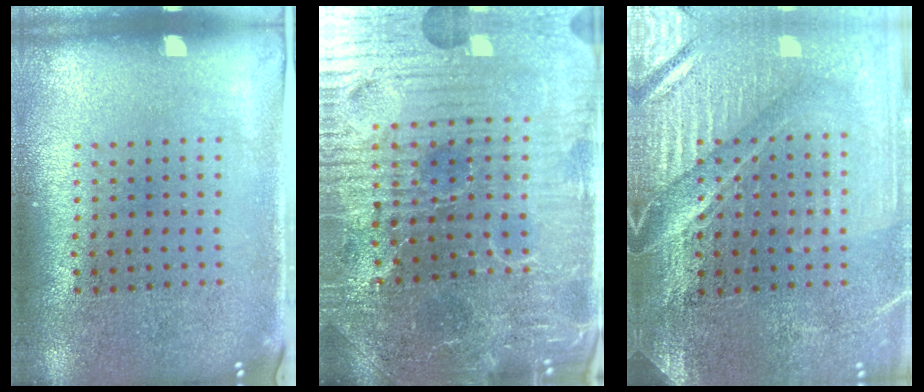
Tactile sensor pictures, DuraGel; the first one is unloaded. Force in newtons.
{"total": 5.6, "press": 5.3, "slide": 1.6}
{"total": 3.8, "press": 3.6, "slide": 1.3}